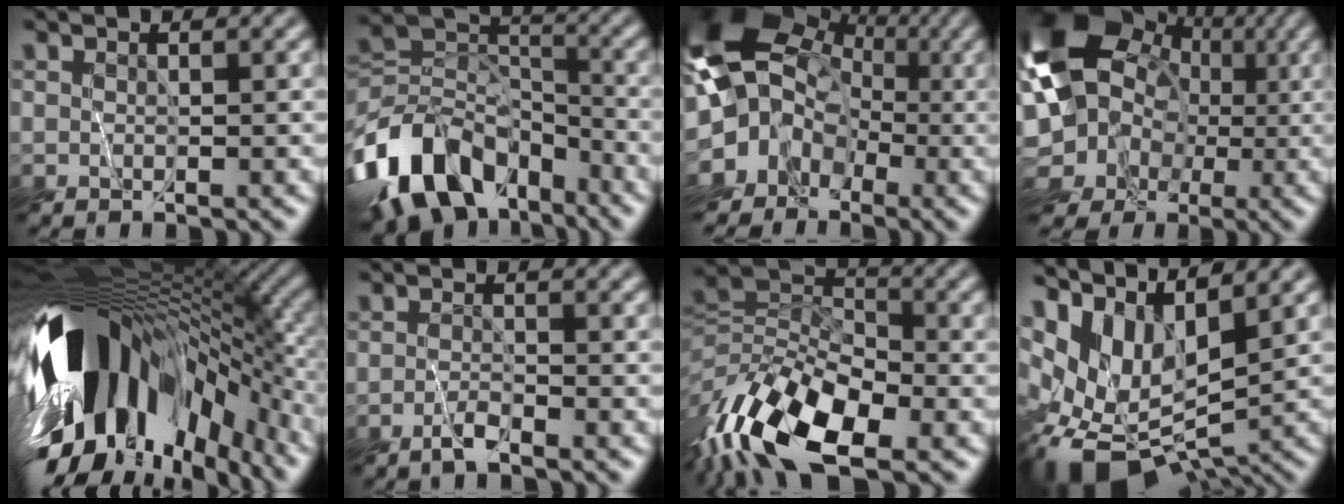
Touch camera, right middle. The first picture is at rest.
{"total": 12.8, "force": [-8.3, 7.3, 6.5], "torque": [-0.137, 0.015, -0.161]}
{"total": 13.1, "force": [-2.2, 11.8, 5.3], "torque": [-0.105, 0.007, -0.073]}
{"total": 13.5, "force": [-0.6, 11.6, 6.7], "torque": [-0.140, 0.016, -0.046]}
{"total": 17.3, "force": [-5.0, 8.9, 13.9], "torque": [-0.263, -0.028, -0.081]}
{"total": 1.6, "force": [-1.5, -0.1, 0.6], "torque": [-0.016, 0.001, -0.034]}
{"total": 11.6, "force": [-6.1, 5.6, 8.2], "torque": [-0.162, 0.004, -0.125]}
{"total": 9.3, "force": [-0.1, 5.3, 7.6], "torque": [-0.156, -0.008, 0.008]}